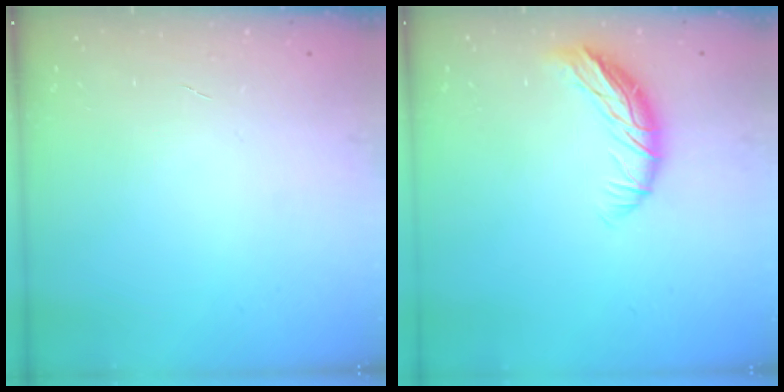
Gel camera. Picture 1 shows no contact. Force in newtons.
{"total": 9.3, "press": 9.2, "slide": 1.6}